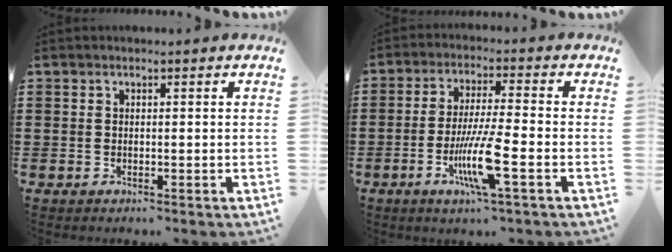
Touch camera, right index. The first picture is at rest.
{"total": 9.1, "force": [-3.4, 0.7, 8.4], "torque": [-0.171, -0.018, -0.067]}